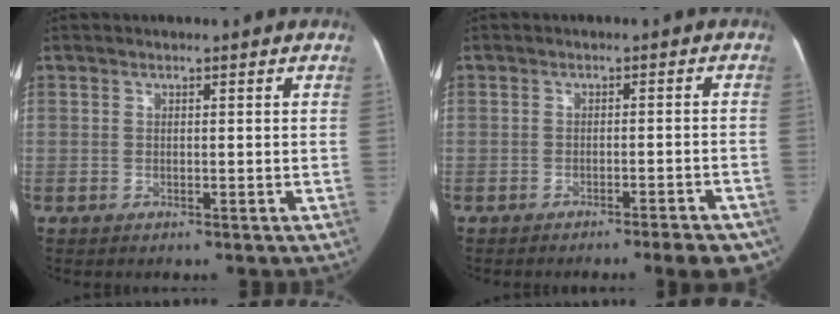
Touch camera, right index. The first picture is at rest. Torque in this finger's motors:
{"motor_torque": [0.83, -0.83, 0.14, 0.04]}